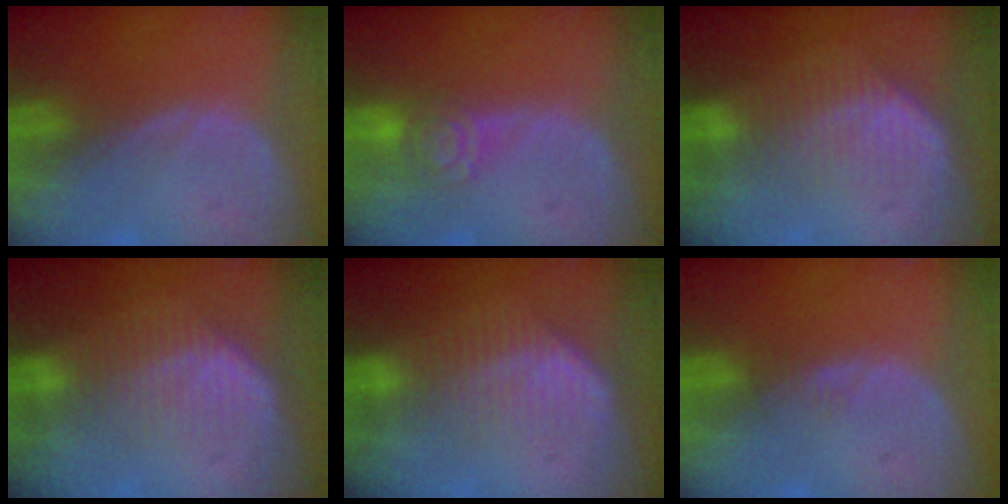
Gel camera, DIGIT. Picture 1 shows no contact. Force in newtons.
{"total": 4.6, "press": 4.5, "slide": 0.9}
{"total": 7.1, "press": 6.2, "slide": 3.5}
{"total": 7.1, "press": 6.2, "slide": 3.5}
{"total": 7.4, "press": 6.4, "slide": 3.8}
{"total": 1.3, "press": 1.2, "slide": 0.2}